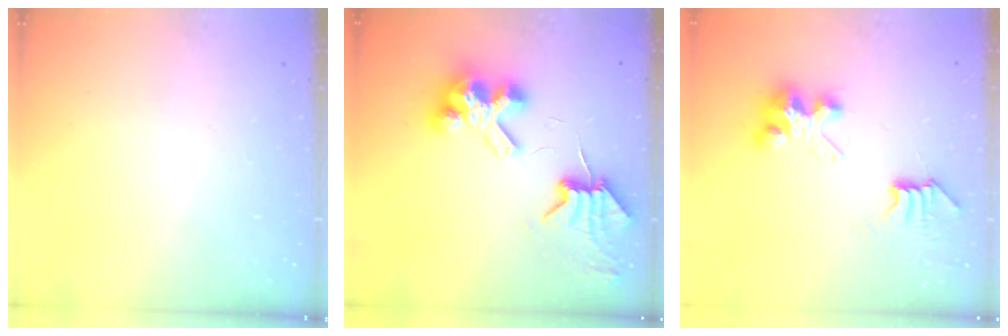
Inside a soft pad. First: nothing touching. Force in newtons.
{"total": 9.4, "press": 9.3, "slide": 1.2}
{"total": 7.5, "press": 7.5, "slide": 0.1}